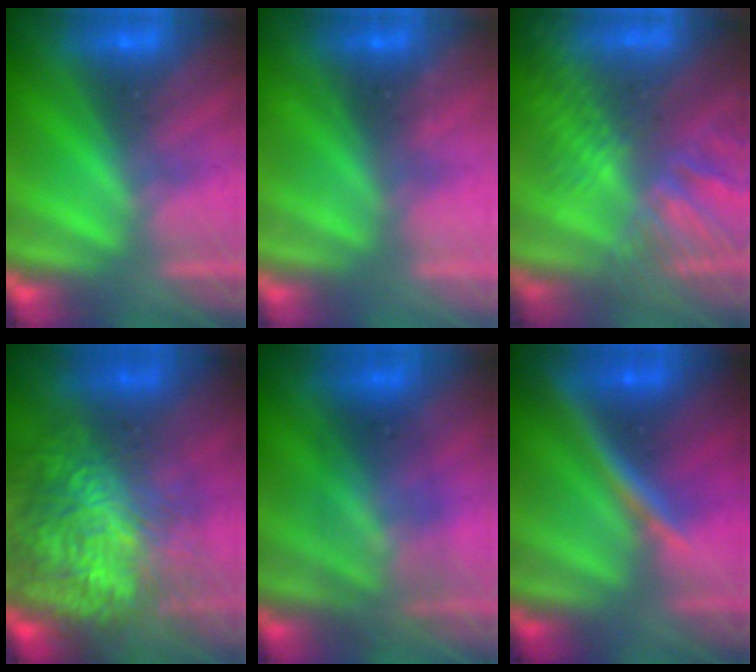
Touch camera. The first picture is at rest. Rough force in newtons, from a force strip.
{"total": 2.2}
{"total": 7.4}
{"total": 11.3}
{"total": 1.6}
{"total": 2.5}